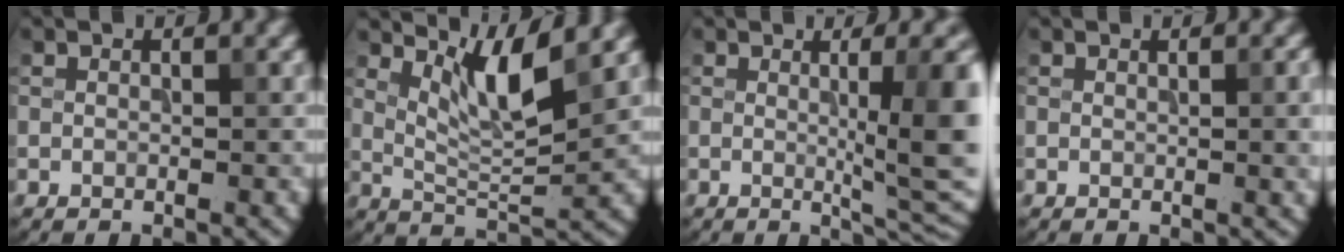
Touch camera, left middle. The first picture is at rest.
{"total": 4.6, "force": [3.3, 0.5, 3.2], "torque": [-0.059, -0.007, 0.062]}
{"total": 8.2, "force": [-0.2, 1.8, 8.0], "torque": [-0.111, -0.005, 0.000]}
{"total": 2.2, "force": [-0.2, 0.9, 2.0], "torque": [-0.026, -0.006, -0.004]}